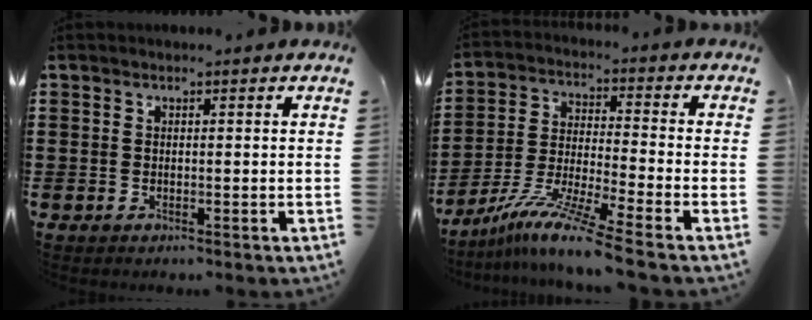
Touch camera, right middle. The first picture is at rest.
{"total": 9.7, "force": [-7.9, -0.5, 5.6], "torque": [-0.116, -0.007, -0.161]}